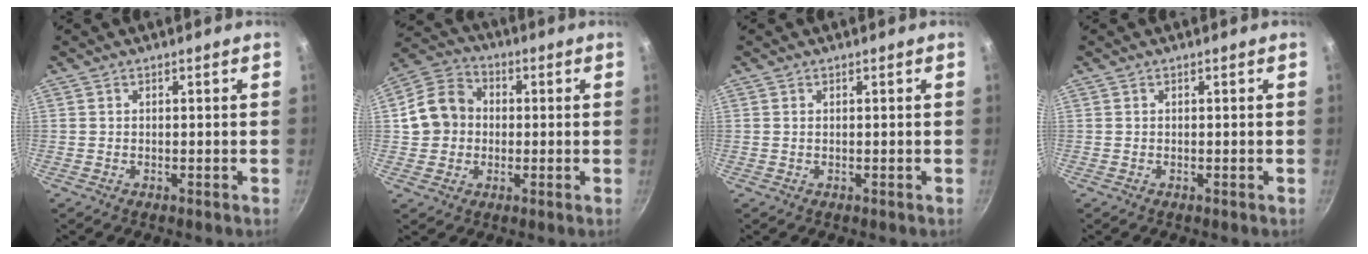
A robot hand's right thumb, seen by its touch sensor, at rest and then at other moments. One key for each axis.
{"total": 10.4, "fx": 0.2, "fy": 9.1, "fz": 5.1, "tx": -0.062, "ty": 0.021, "tz": -0.015}
{"total": 0.0}
{"total": 0.0}